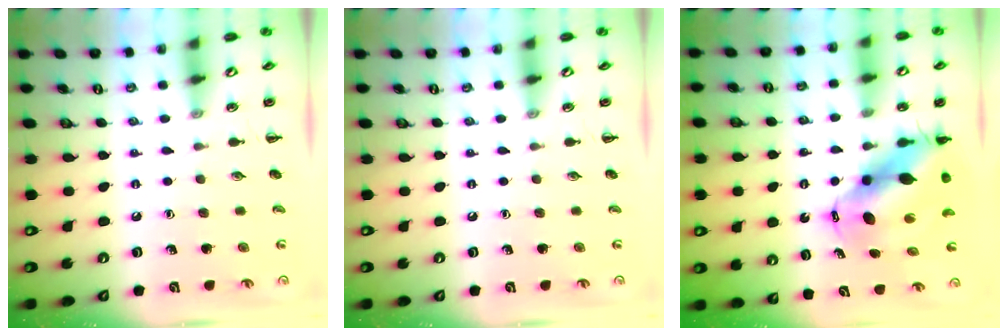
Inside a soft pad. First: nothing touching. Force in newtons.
{"total": 0.0}
{"total": 11.5, "press": 11.1, "slide": 3.0}